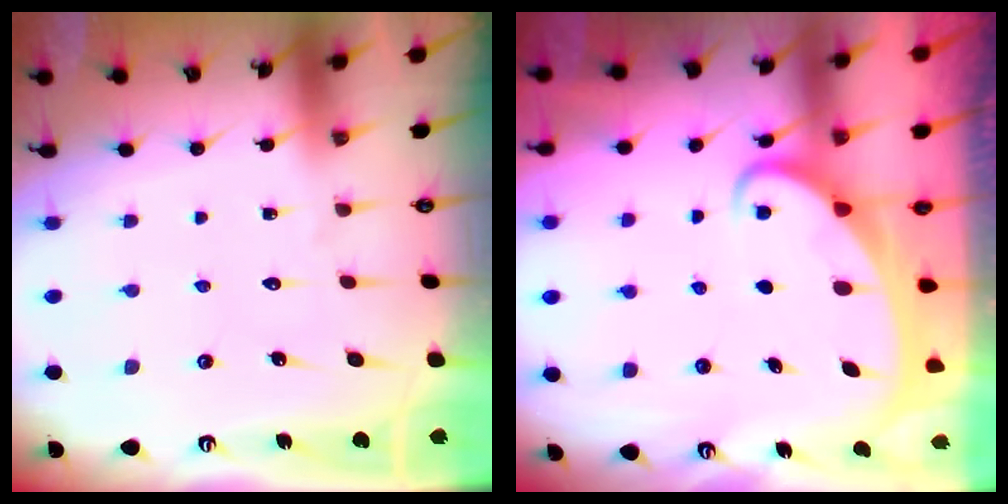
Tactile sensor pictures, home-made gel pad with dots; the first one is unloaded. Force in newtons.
{"total": 2.6, "press": 2.6, "slide": 0.4}